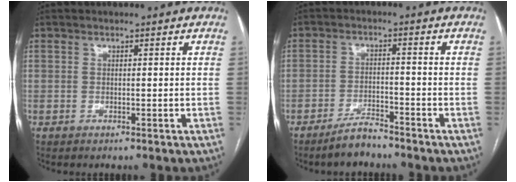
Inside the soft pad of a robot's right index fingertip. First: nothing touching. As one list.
[{"total": 4.3, "force": [-3.8, 0.9, 1.7], "torque": [-0.032, -0.005, -0.071]}]